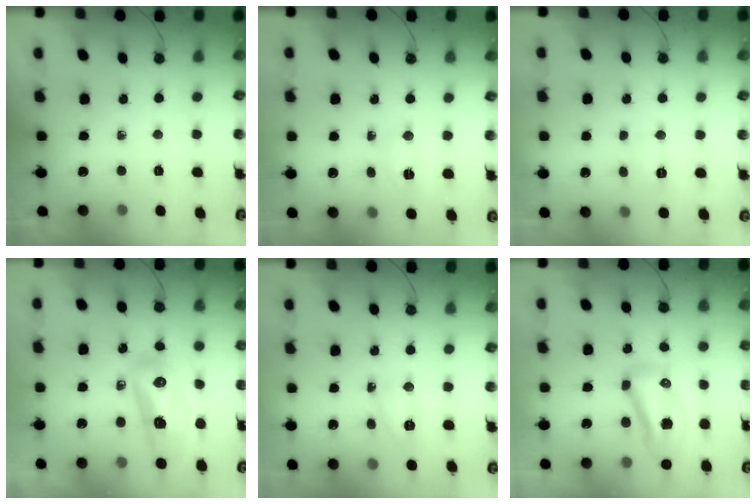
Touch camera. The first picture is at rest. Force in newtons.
{"total": 3.0, "press": 2.8, "slide": 1.1}
{"total": 5.2, "press": 5.2, "slide": 0.7}
{"total": 15.1, "press": 14.9, "slide": 2.5}
{"total": 4.4, "press": 4.3, "slide": 0.9}
{"total": 20.4, "press": 15.1, "slide": 13.7}